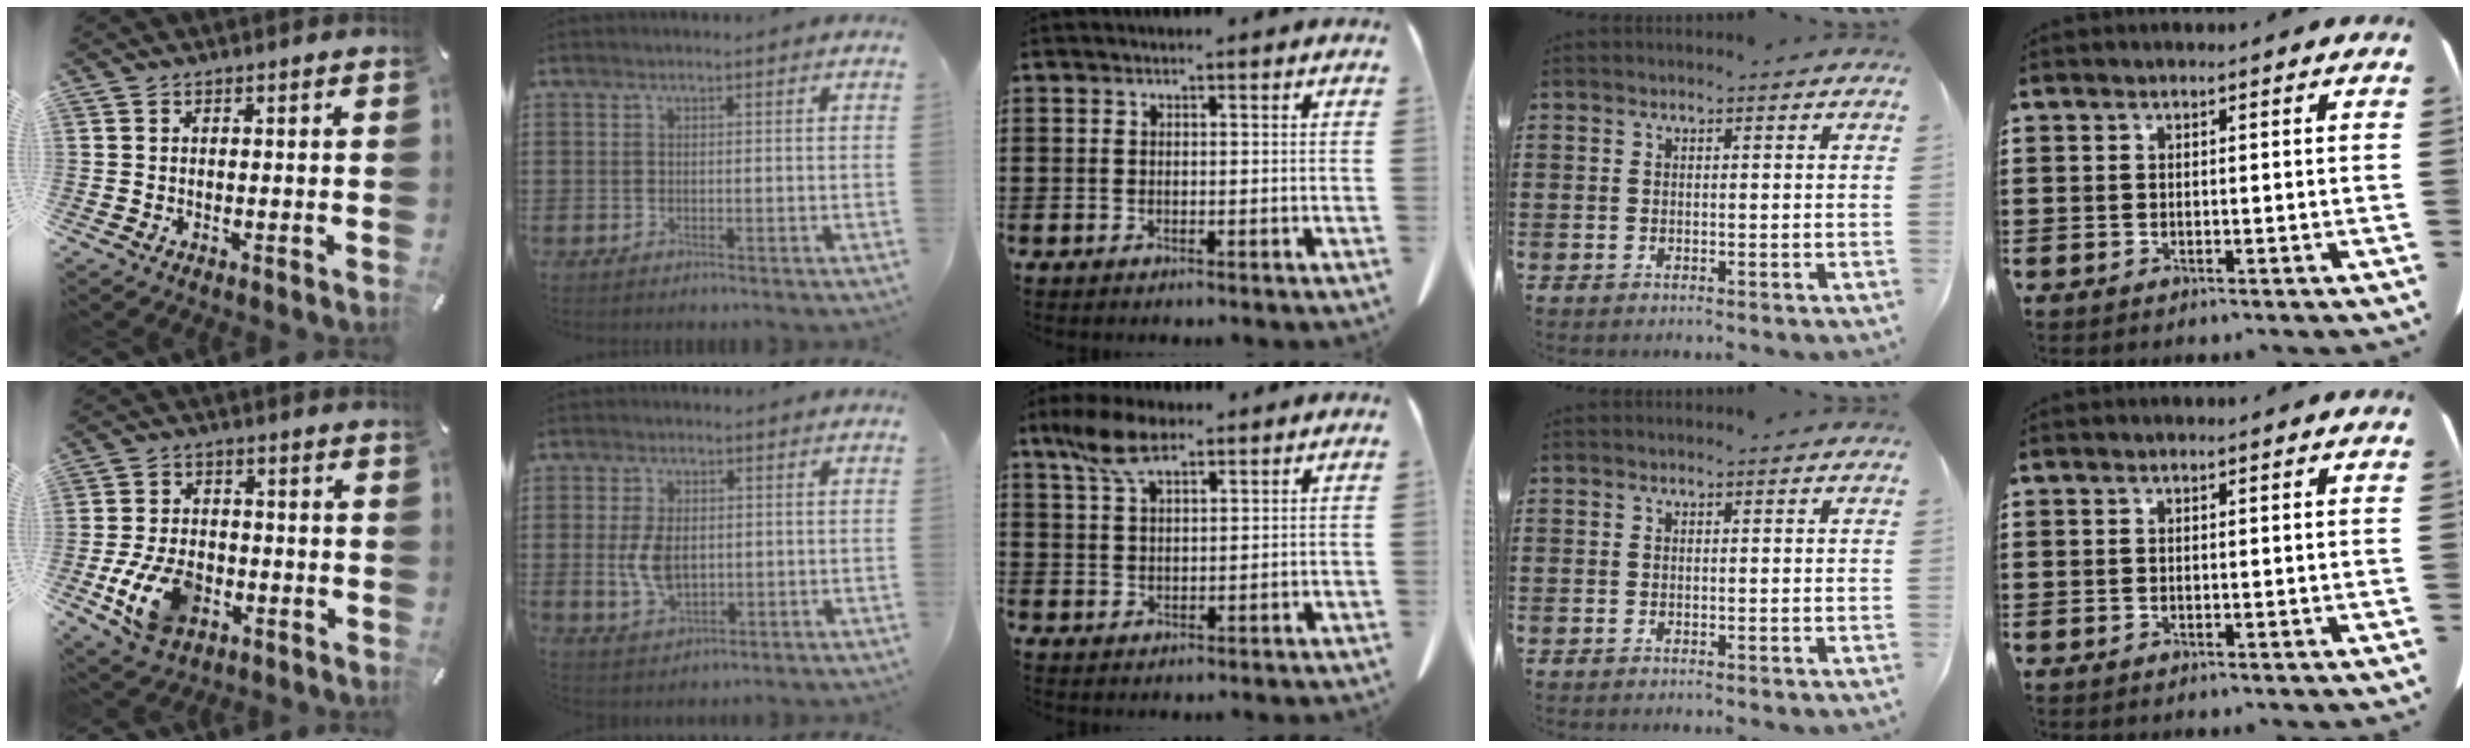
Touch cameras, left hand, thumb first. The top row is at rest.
{"thumb": {"total": 12.2, "force": [-4.2, 8.2, 7.9], "torque": [-0.163, 0.010, -0.072]}, "index": {"total": 6.0, "force": [0.2, 3.6, 4.8], "torque": [-0.114, 0.002, -0.001]}, "middle": {"total": 6.9, "force": [4.4, 2.4, 4.7], "torque": [-0.110, -0.001, 0.080]}}